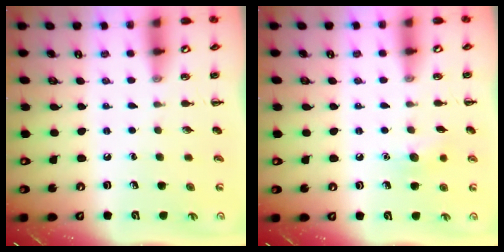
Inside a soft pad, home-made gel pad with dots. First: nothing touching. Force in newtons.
{"total": 6.7, "press": 6.4, "slide": 1.8}